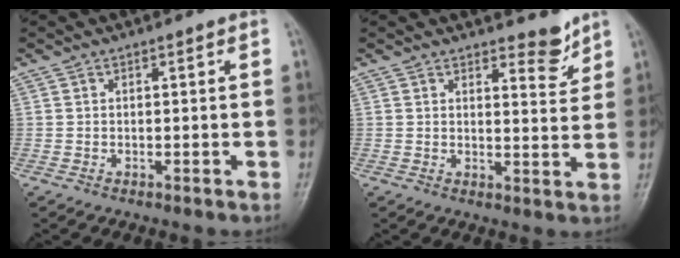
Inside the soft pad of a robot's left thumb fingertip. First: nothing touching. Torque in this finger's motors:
{"motor_torque": [-0.39, 0.19, -0.16, -0.31, 0.00]}